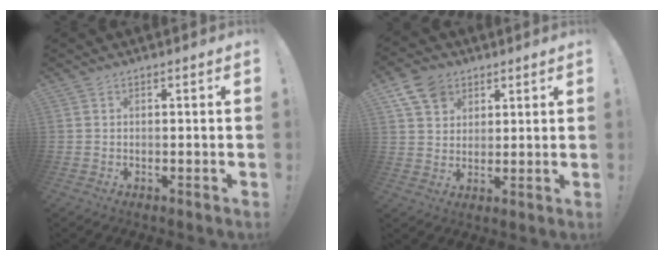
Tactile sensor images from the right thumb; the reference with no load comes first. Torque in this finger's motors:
{"motor_torque": [0.15, 0.13, 0.32, 0.39, -0.01]}